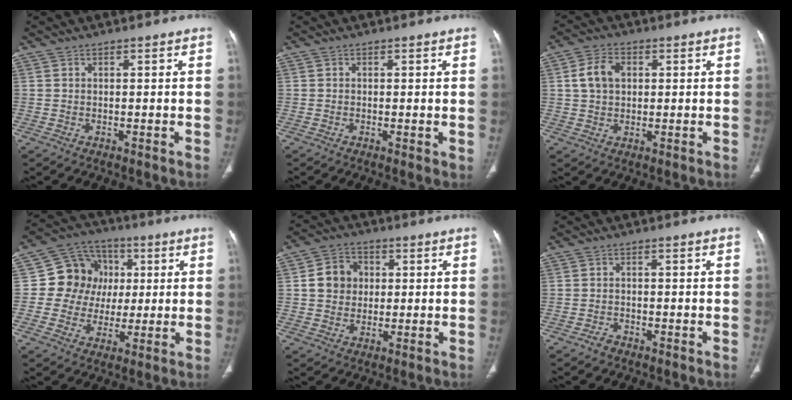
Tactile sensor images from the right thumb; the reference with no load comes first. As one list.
[{"total": 1.0, "force": [-0.1, 0.3, 1.0], "torque": [-0.019, -0.006, -0.004]}, {"total": 6.1, "force": [1.3, 4.5, 4.0], "torque": [-0.067, 0.007, 0.020]}, {"total": 12.0, "force": [1.4, 11.0, 4.7], "torque": [-0.032, 0.012, 0.019]}, {"total": 7.3, "force": [0.8, 6.4, 3.4], "torque": [-0.033, 0.006, 0.007]}, {"total": 1.4, "force": [-1.2, 0.7, 0.3], "torque": [-0.011, 0.005, -0.022]}]